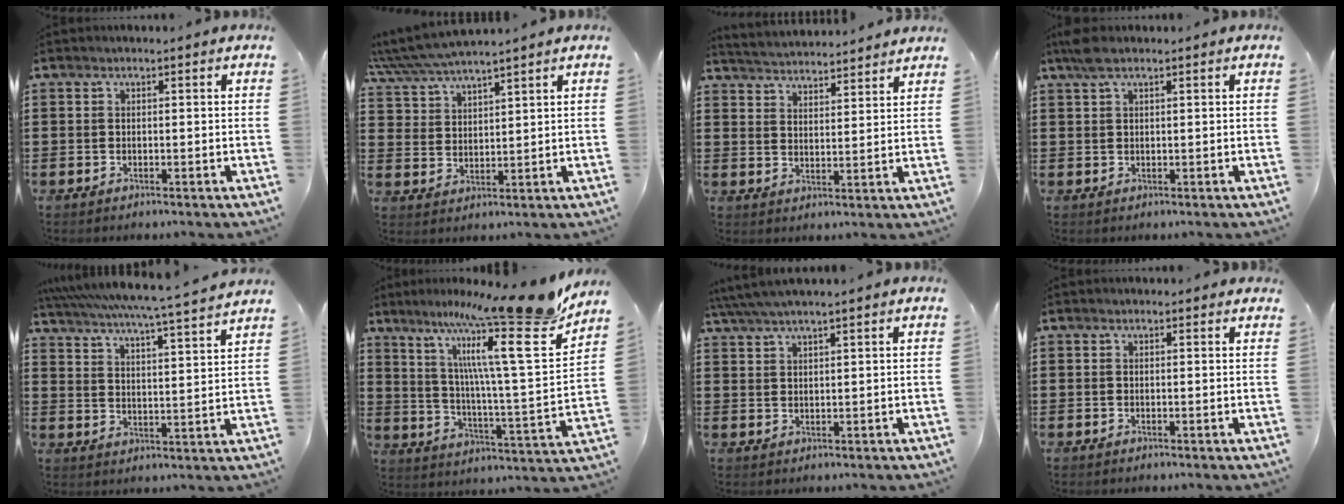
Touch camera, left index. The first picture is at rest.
{"total": 5.4, "force": [5.2, 0.9, 1.2], "torque": [-0.045, -0.019, 0.094]}
{"total": 3.6, "force": [3.5, -0.4, -0.4], "torque": [-0.009, -0.024, 0.060]}
{"total": 2.9, "force": [1.9, 0.8, 2.0], "torque": [-0.044, 0.006, 0.034]}
{"total": 4.9, "force": [4.4, -1.3, 1.7], "torque": [-0.054, -0.041, 0.066]}
{"total": 18.3, "force": [13.5, 0.8, 12.4], "torque": [-0.226, -0.094, 0.206]}
{"total": 3.3, "force": [2.9, -0.1, 1.6], "torque": [-0.039, -0.003, 0.053]}
{"total": 0.5, "force": [0.5, 0.2, 0.0], "torque": [0.005, -0.002, 0.008]}